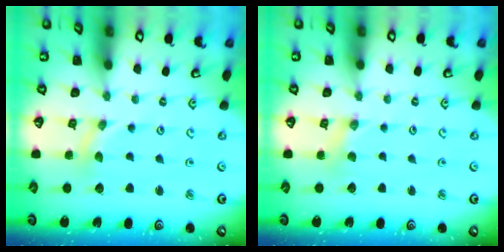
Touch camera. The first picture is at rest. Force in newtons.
{"total": 0.7, "press": 0.7, "slide": 0.2}